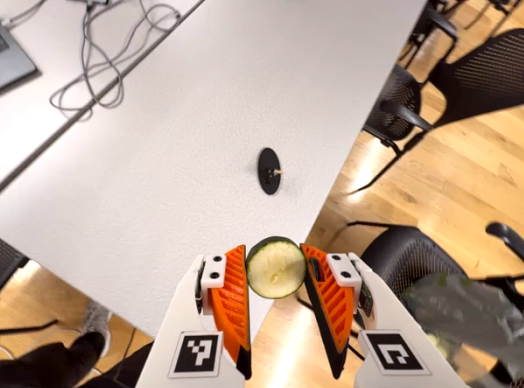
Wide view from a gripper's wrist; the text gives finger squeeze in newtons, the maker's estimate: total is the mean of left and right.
{"total": 8.1, "left": 8.2, "right": 8.0}